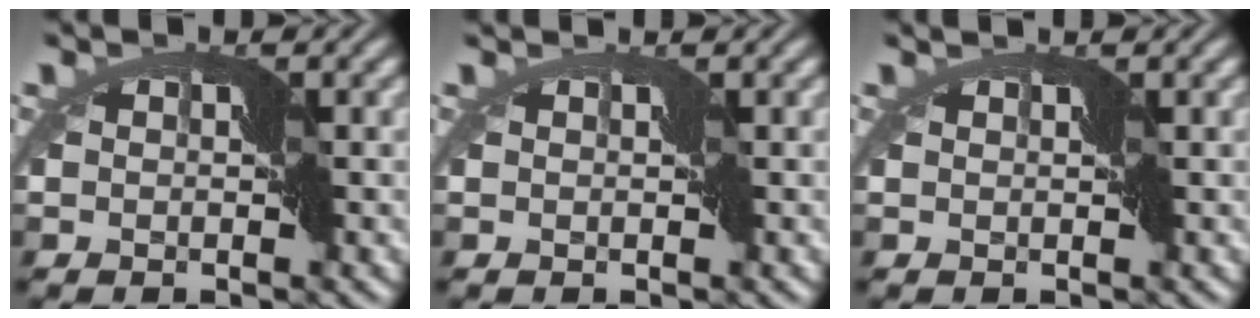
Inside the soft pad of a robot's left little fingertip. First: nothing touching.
{"total": 1.0, "force": [0.5, 0.7, 0.5], "torque": [-0.010, 0.012, 0.014]}
{"total": 1.1, "force": [0.7, 0.5, 0.7], "torque": [-0.014, 0.015, 0.015]}